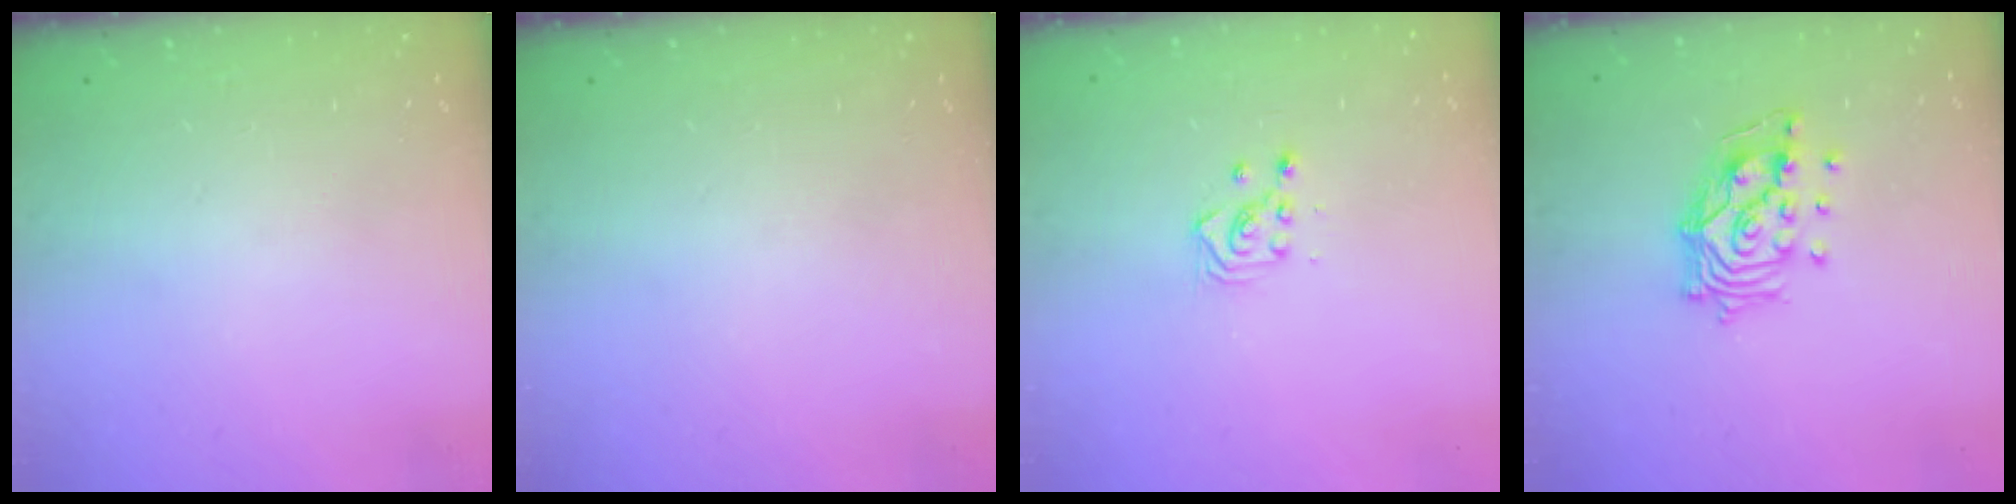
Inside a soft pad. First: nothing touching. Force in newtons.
{"total": 0.0}
{"total": 3.0, "press": 2.9, "slide": 0.8}
{"total": 12.3, "press": 12.2, "slide": 1.7}